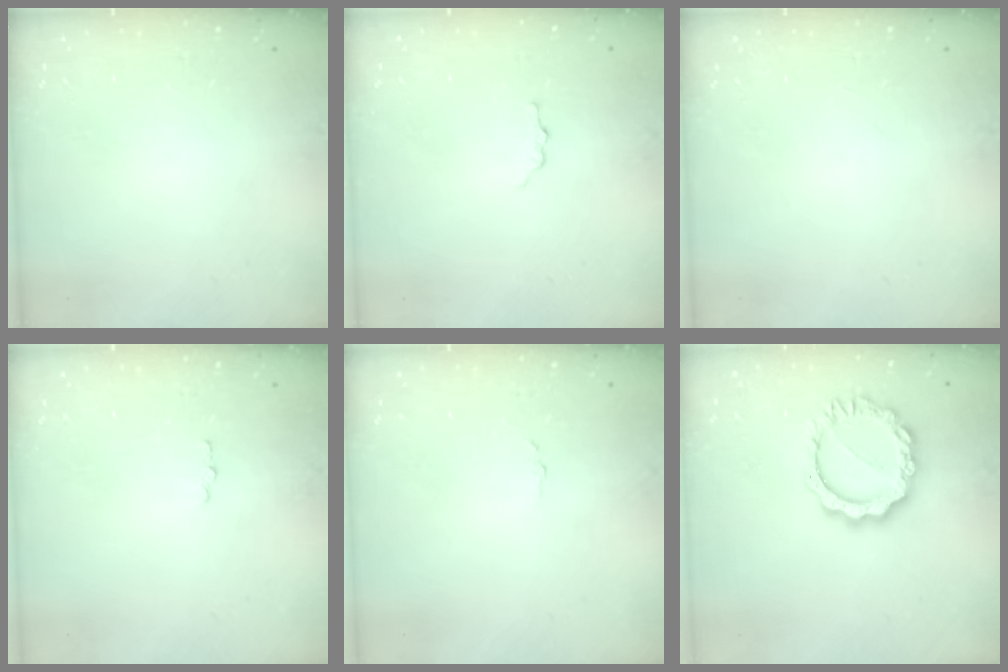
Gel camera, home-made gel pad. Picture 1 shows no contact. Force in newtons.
{"total": 2.9, "press": 2.9, "slide": 0.3}
{"total": 0.0}
{"total": 1.5, "press": 1.4, "slide": 0.3}
{"total": 1.7, "press": 1.7, "slide": 0.1}
{"total": 12.1, "press": 12.0, "slide": 1.1}